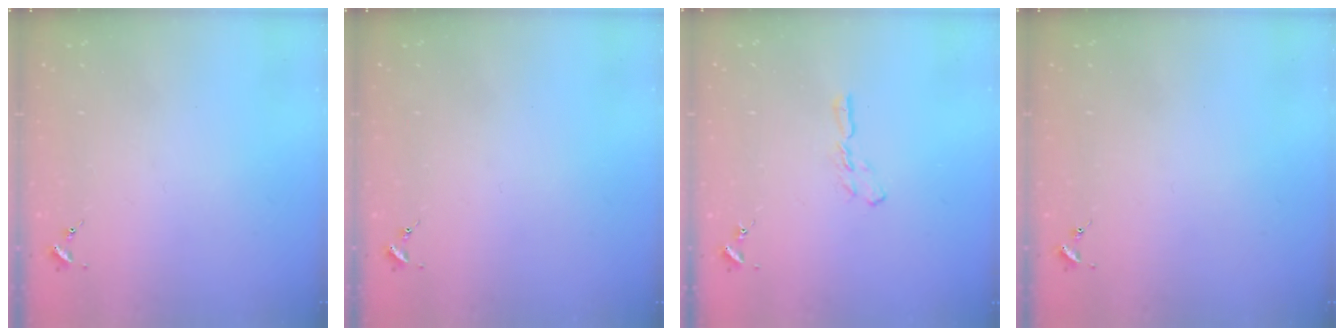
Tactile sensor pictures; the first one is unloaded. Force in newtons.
{"total": 0.0}
{"total": 5.6, "press": 5.5, "slide": 0.4}
{"total": 0.0}